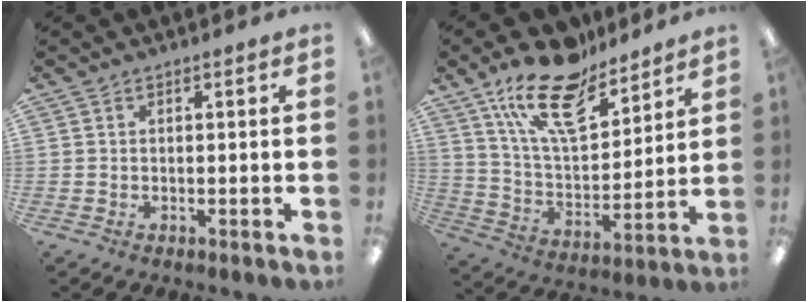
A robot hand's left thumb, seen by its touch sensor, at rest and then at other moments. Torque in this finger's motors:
{"motor_torque": [0.28, 0.27, 1.38, -1.40, 0.36]}